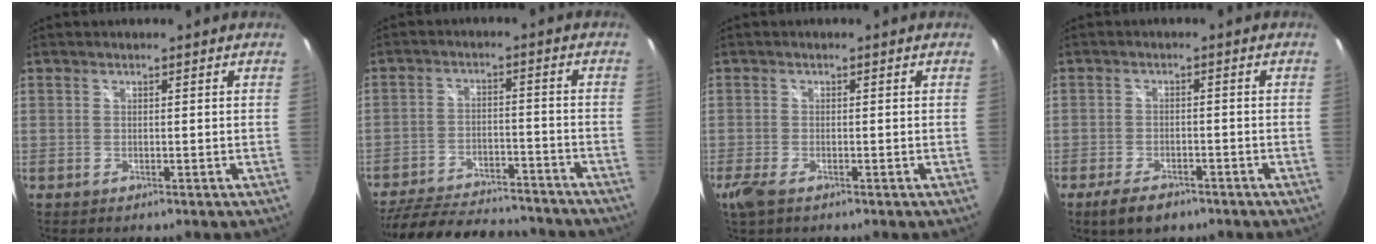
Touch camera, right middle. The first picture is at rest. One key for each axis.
{"total": 23.1, "fx": -19.8, "fy": 6.5, "fz": 9.9, "tx": -0.201, "ty": -0.012, "tz": -0.274}
{"total": 3.2, "fx": -2.0, "fy": 1.1, "fz": 2.2, "tx": -0.051, "ty": -0.010, "tz": -0.039}
{"total": 5.9, "fx": -4.2, "fy": 2.5, "fz": 3.3, "tx": -0.080, "ty": -0.009, "tz": -0.069}